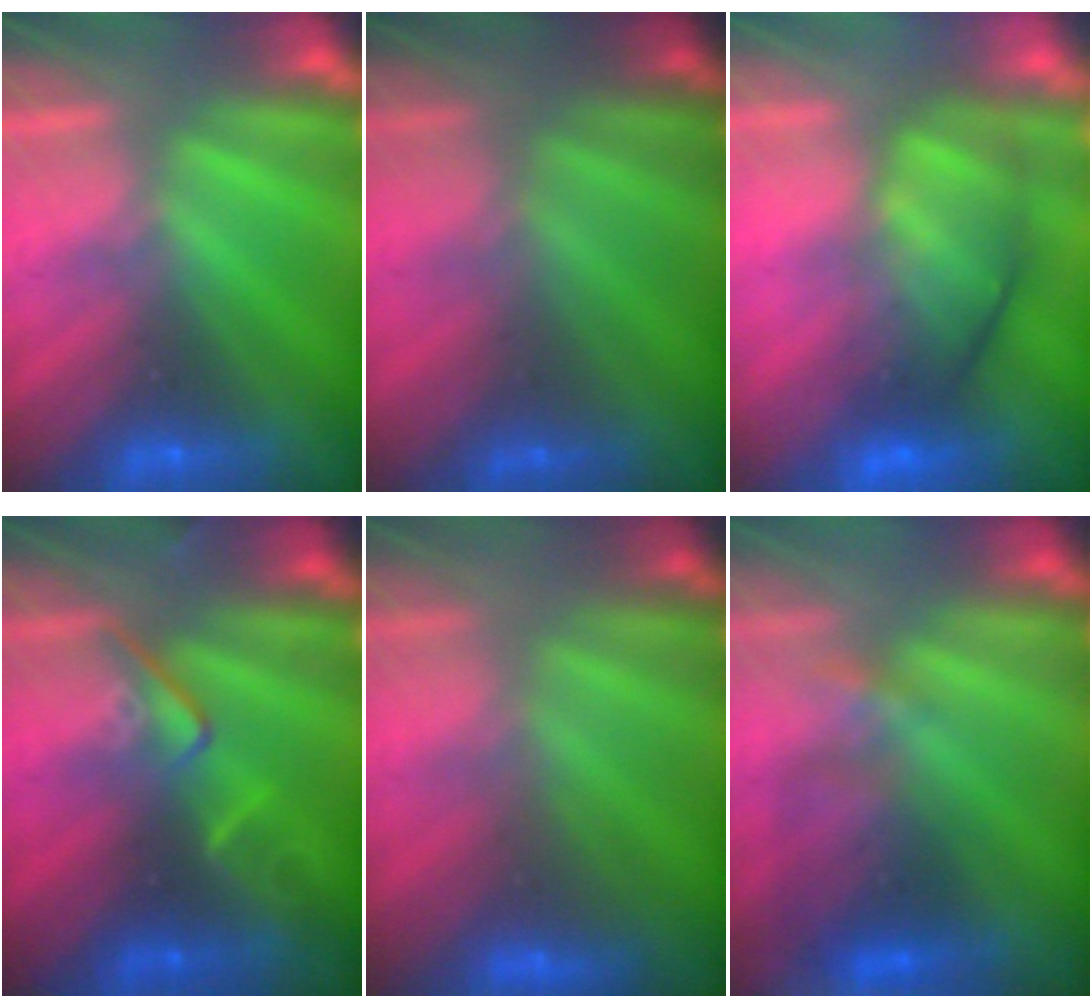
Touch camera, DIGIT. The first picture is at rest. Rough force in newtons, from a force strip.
{"total": 1.5}
{"total": 5.5}
{"total": 2.4}
{"total": 2.9}
{"total": 3.7}